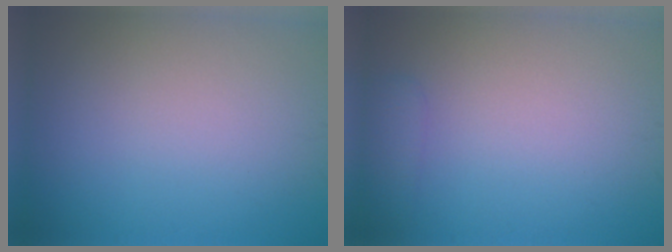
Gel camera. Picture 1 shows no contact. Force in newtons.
{"total": 1.5, "press": 1.5, "slide": 0.1}